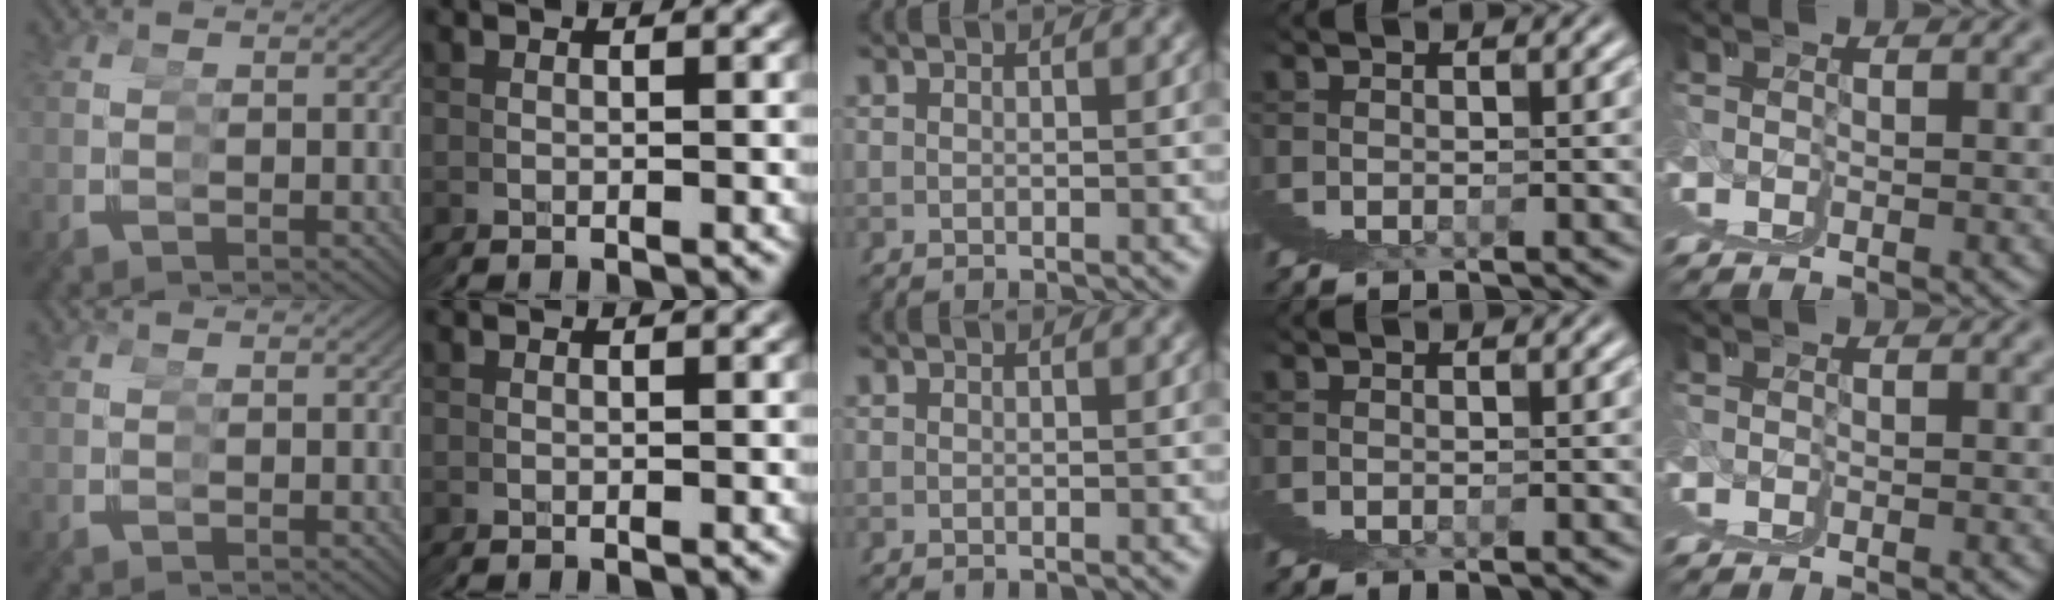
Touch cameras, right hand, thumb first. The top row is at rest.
{}